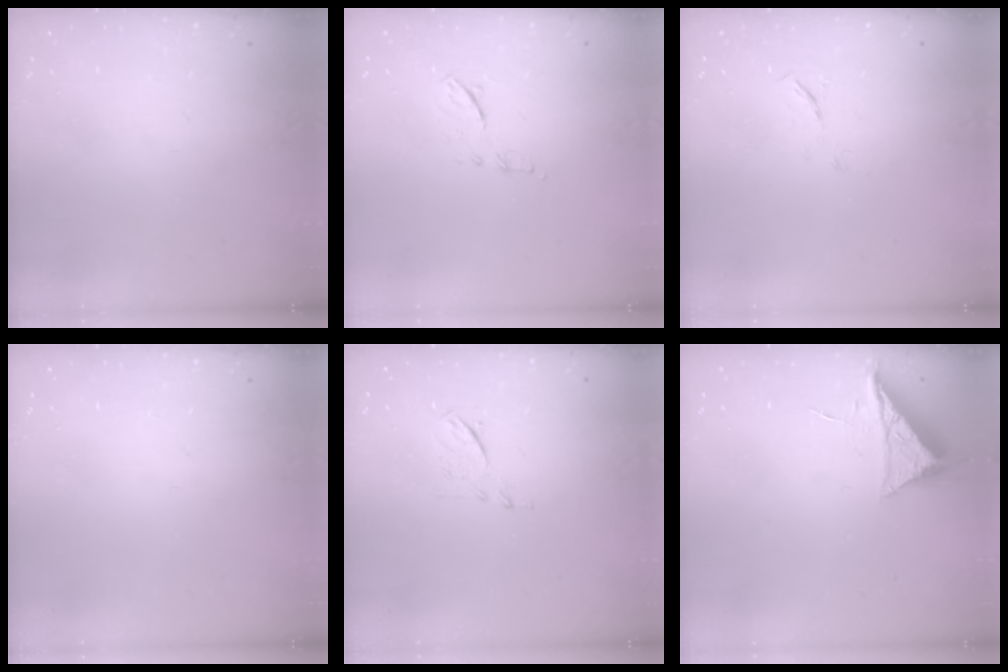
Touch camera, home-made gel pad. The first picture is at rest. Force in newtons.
{"total": 6.8, "press": 6.8, "slide": 0.9}
{"total": 4.0, "press": 4.0, "slide": 0.6}
{"total": 0.0}
{"total": 6.3, "press": 6.2, "slide": 1.0}
{"total": 6.1, "press": 6.1, "slide": 0.7}